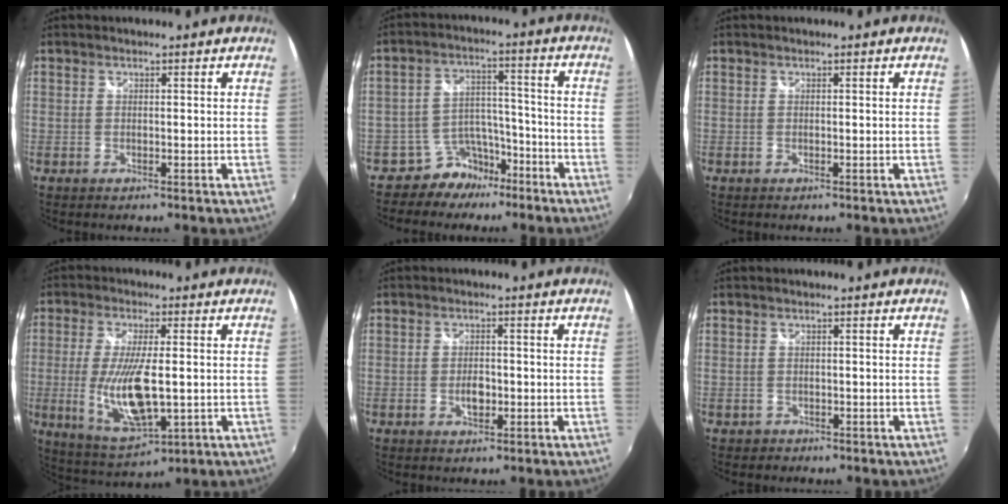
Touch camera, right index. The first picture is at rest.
{"total": 7.7, "force": [-6.0, 4.7, 1.0], "torque": [-0.014, 0.035, -0.096]}
{"total": 0.0}
{"total": 13.6, "force": [-1.9, 4.3, 12.7], "torque": [-0.247, -0.023, -0.021]}
{"total": 2.9, "force": [-0.8, 1.7, 2.1], "torque": [-0.036, 0.001, -0.014]}
{"total": 1.5, "force": [-0.8, 1.2, 0.0], "torque": [-0.003, 0.001, -0.009]}